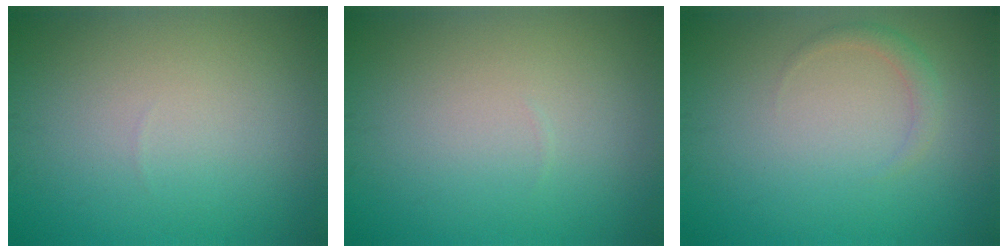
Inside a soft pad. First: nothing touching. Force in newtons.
{"total": 0.0}
{"total": 1.2, "press": 1.2, "slide": 0.0}